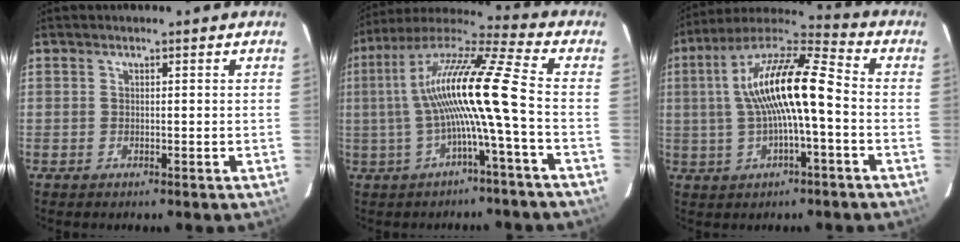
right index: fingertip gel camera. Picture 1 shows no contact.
{"total": 14.9, "force": [-2.1, -0.9, 14.7], "torque": [-0.268, 0.009, -0.039]}
{"total": 15.1, "force": [-0.3, 3.2, 14.8], "torque": [-0.274, 0.024, -0.010]}